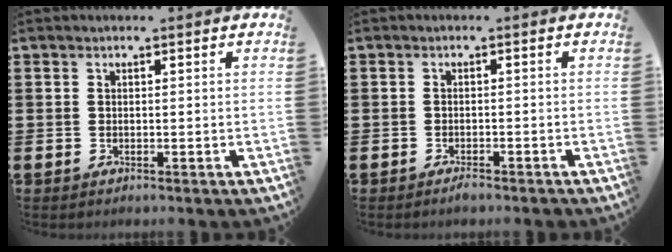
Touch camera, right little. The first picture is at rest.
{"total": 0.9, "force": [-0.8, 0.1, 0.3], "torque": [-0.008, -0.003, -0.016]}